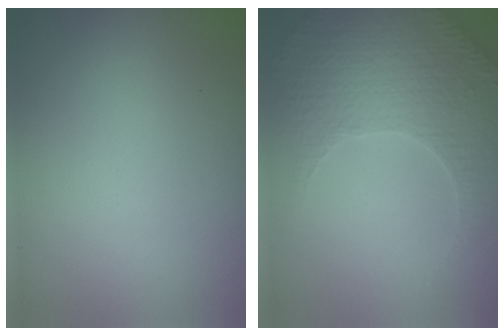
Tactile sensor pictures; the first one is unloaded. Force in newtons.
{"total": 5.1, "press": 3.7, "slide": 3.5}